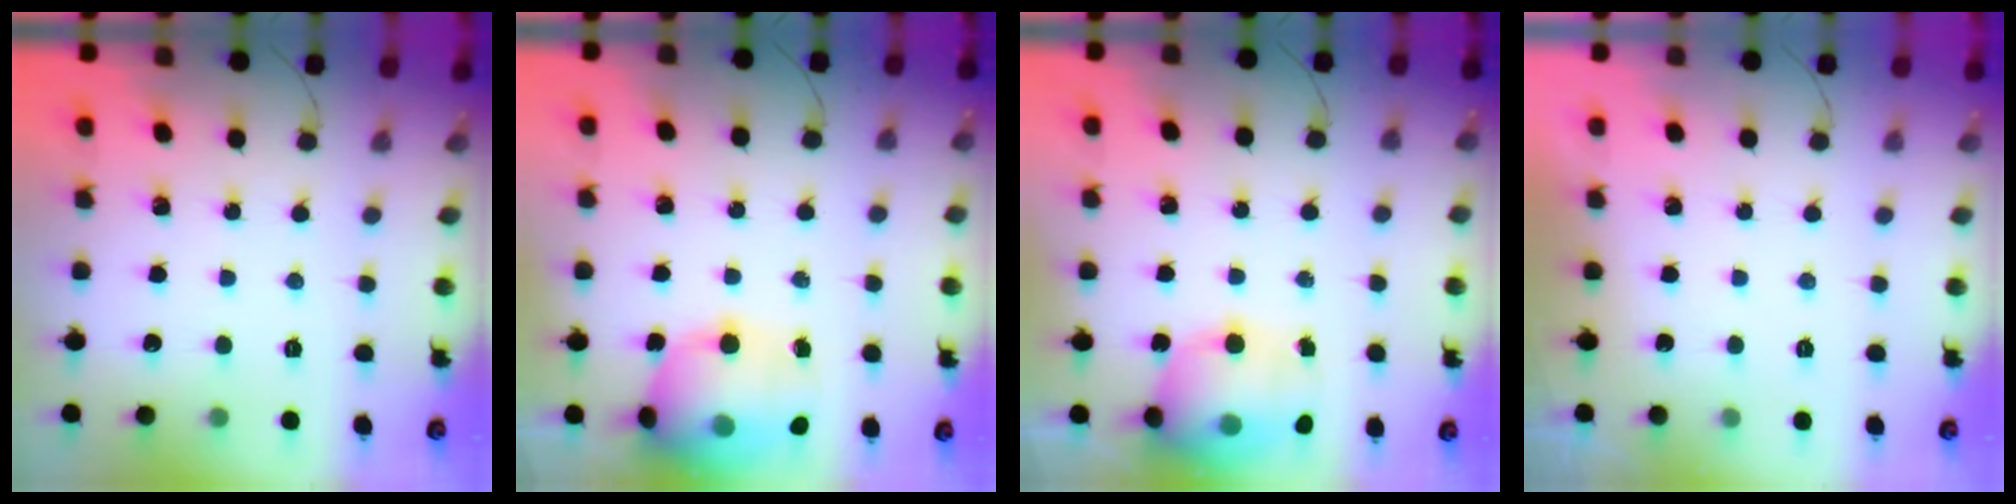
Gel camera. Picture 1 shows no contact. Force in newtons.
{"total": 16.7, "press": 16.5, "slide": 2.5}
{"total": 16.4, "press": 15.9, "slide": 4.1}
{"total": 0.0}